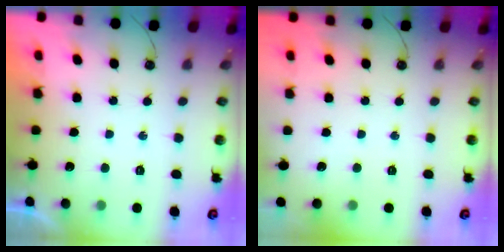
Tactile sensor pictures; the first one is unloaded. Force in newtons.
{"total": 0.0}